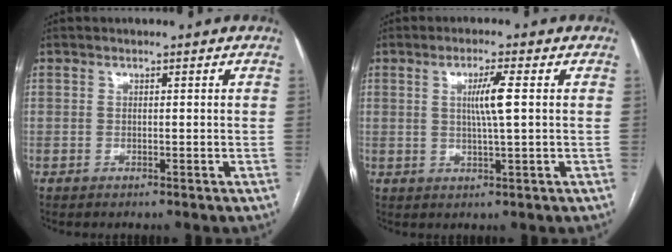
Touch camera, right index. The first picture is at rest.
{"total": 4.5, "force": [0.8, -0.3, 4.4], "torque": [-0.082, -0.002, 0.016]}